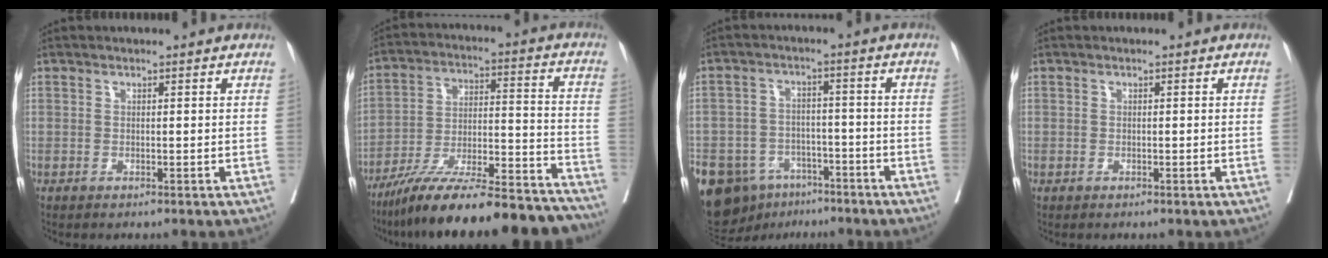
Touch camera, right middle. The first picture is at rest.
{"total": 24.9, "force": [-22.0, 2.8, 11.3], "torque": [-0.143, 0.003, -0.338]}
{"total": 19.8, "force": [-11.9, 13.1, 8.9], "torque": [-0.249, -0.003, -0.179]}
{"total": 0.0}